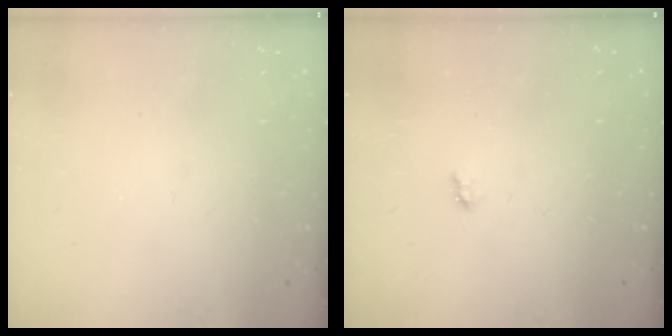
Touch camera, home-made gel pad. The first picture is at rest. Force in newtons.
{"total": 1.9, "press": 1.9, "slide": 0.3}